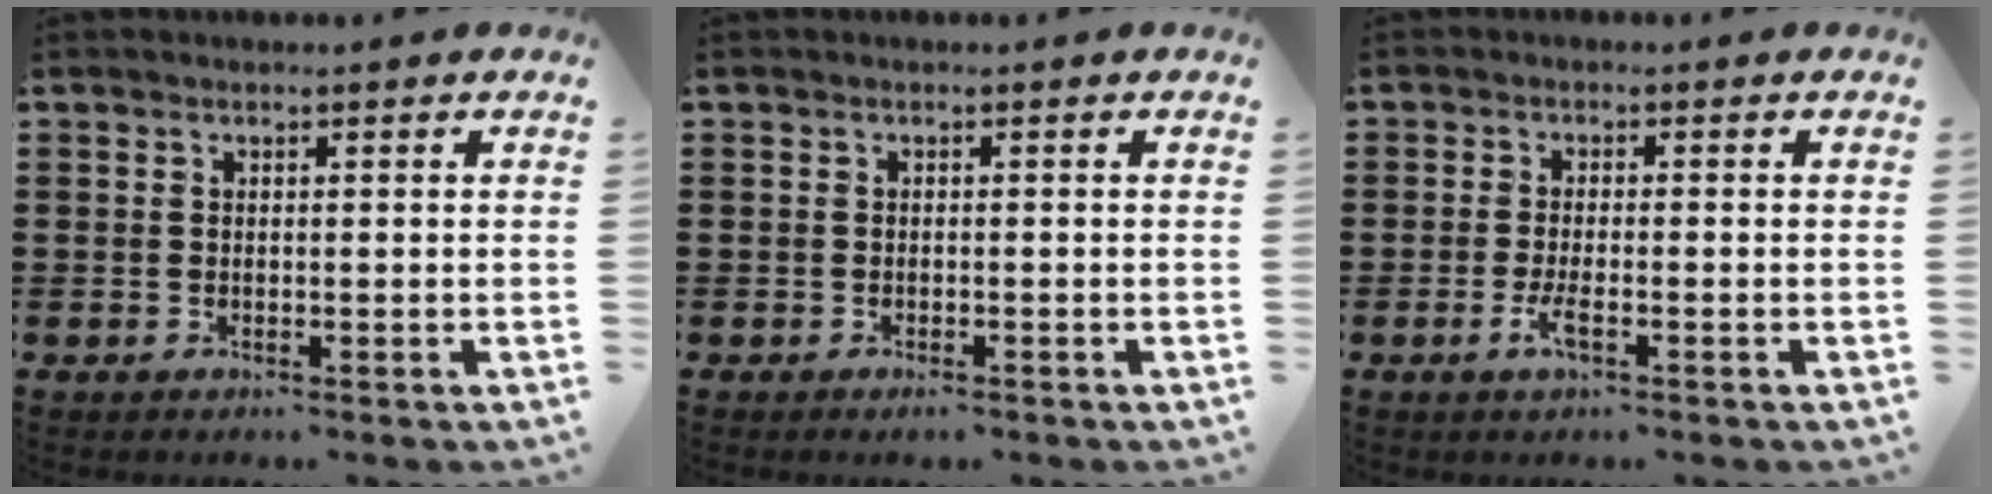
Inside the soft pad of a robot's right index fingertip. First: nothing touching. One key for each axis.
{"total": 0.6, "fx": -0.5, "fy": 0.0, "fz": 0.3, "tx": -0.009, "ty": -0.008, "tz": -0.008}
{"total": 2.6, "fx": -1.2, "fy": 0.6, "fz": 2.2, "tx": -0.051, "ty": -0.006, "tz": -0.026}